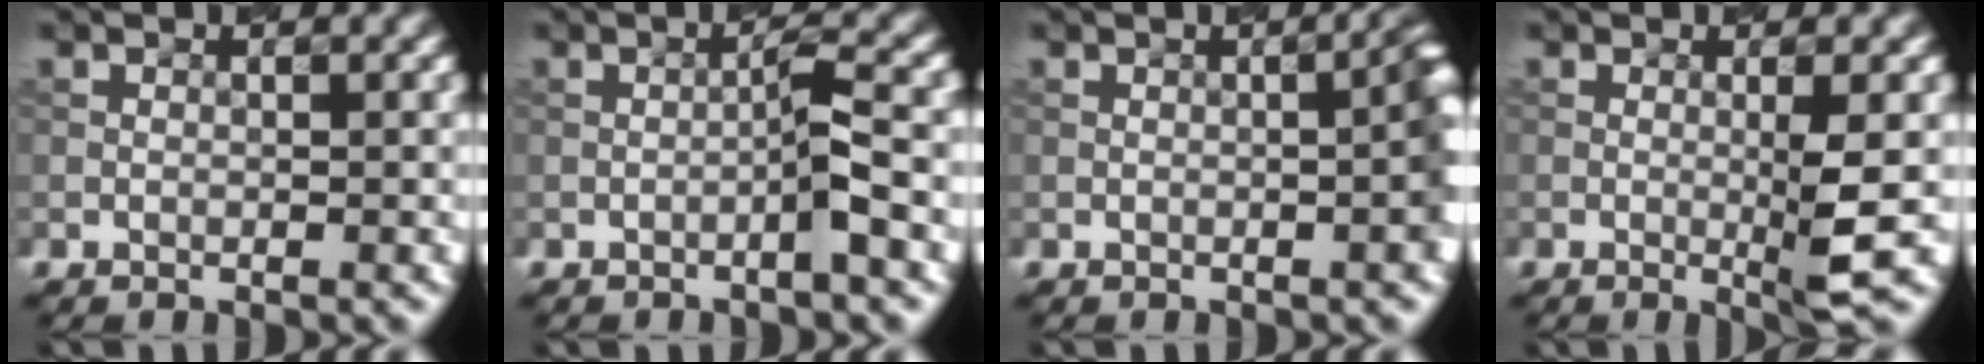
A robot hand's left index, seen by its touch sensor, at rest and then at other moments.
{"total": 2.2, "force": [-0.8, 0.0, 2.1], "torque": [-0.035, 0.014, -0.019]}
{"total": 3.8, "force": [-0.3, 0.9, 3.7], "torque": [-0.038, 0.013, -0.002]}
{"total": 3.3, "force": [-0.1, 0.4, 3.2], "torque": [-0.051, -0.008, -0.005]}